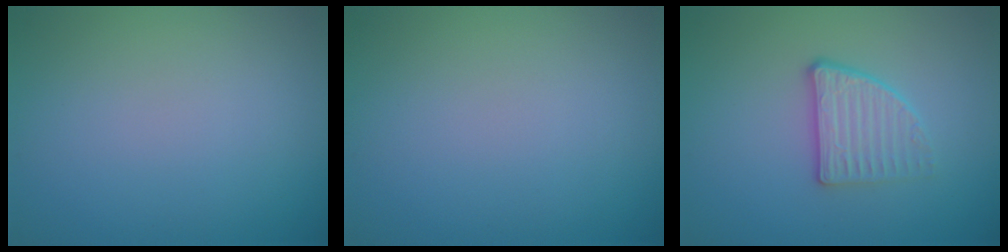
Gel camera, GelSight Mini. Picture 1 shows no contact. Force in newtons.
{"total": 0.0}
{"total": 2.8, "press": 2.5, "slide": 1.2}